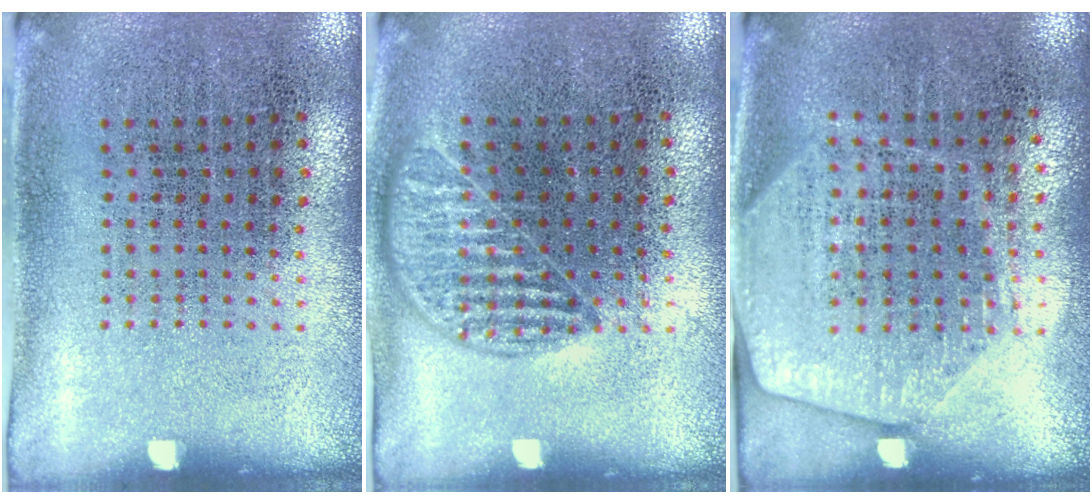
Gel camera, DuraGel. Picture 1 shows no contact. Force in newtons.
{"total": 1.0, "press": 0.9, "slide": 0.4}
{"total": 2.0, "press": 1.7, "slide": 0.9}